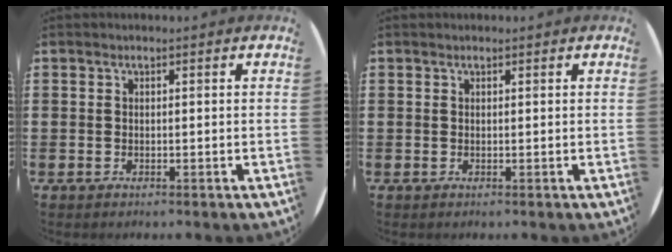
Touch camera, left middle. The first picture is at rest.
{"total": 0.0}